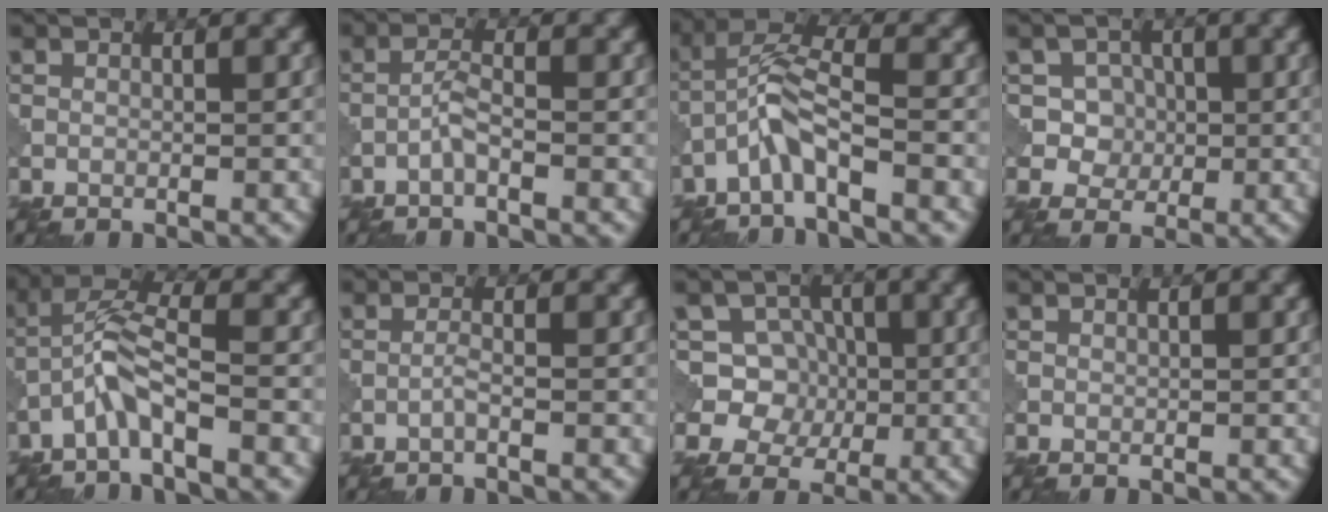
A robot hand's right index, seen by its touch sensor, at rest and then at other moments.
{"total": 1.7, "force": [-0.9, 0.2, 1.4], "torque": [-0.029, 0.007, -0.021]}
{"total": 4.0, "force": [-2.2, 0.6, 3.2], "torque": [-0.070, 0.016, -0.049]}
{"total": 4.5, "force": [0.5, 4.2, 1.4], "torque": [-0.010, 0.011, 0.003]}
{"total": 3.9, "force": [-2.2, 0.6, 3.2], "torque": [-0.070, 0.016, -0.048]}
{"total": 1.1, "force": [-0.5, 0.0, 1.0], "torque": [-0.017, 0.005, -0.013]}
{"total": 5.9, "force": [0.0, 5.6, 2.0], "torque": [-0.017, 0.025, -0.022]}
{"total": 0.0}